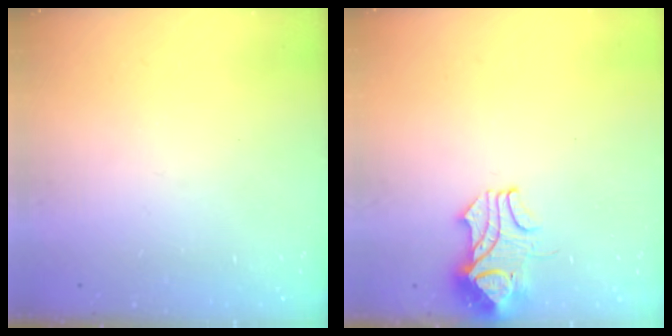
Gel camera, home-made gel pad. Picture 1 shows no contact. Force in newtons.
{"total": 2.1, "press": 1.9, "slide": 0.9}